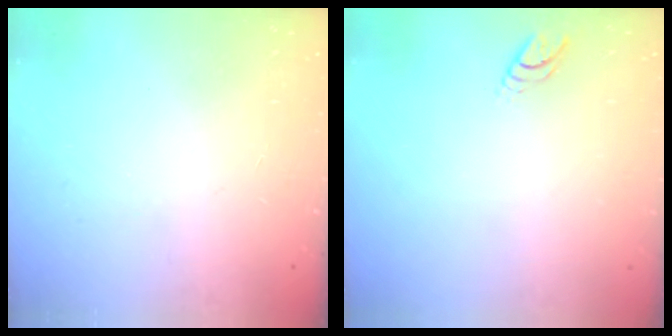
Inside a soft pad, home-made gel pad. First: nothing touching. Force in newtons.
{"total": 3.6, "press": 3.6, "slide": 0.3}